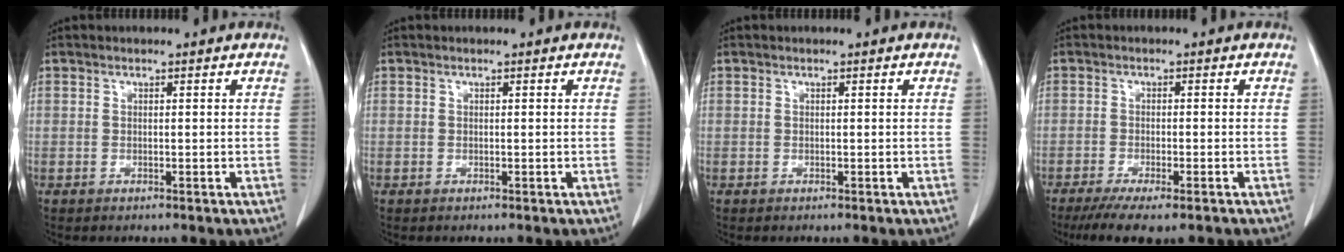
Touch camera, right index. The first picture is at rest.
{"total": 0.0}
{"total": 0.0}
{"total": 8.8, "force": [-6.8, 1.5, 5.5], "torque": [-0.079, -0.018, -0.103]}